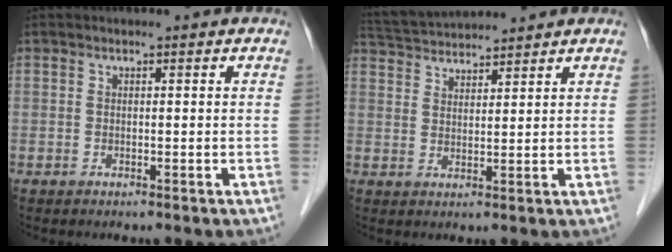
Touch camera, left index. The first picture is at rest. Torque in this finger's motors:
{"motor_torque": [-0.67, -0.85, 0.11, 0.02]}